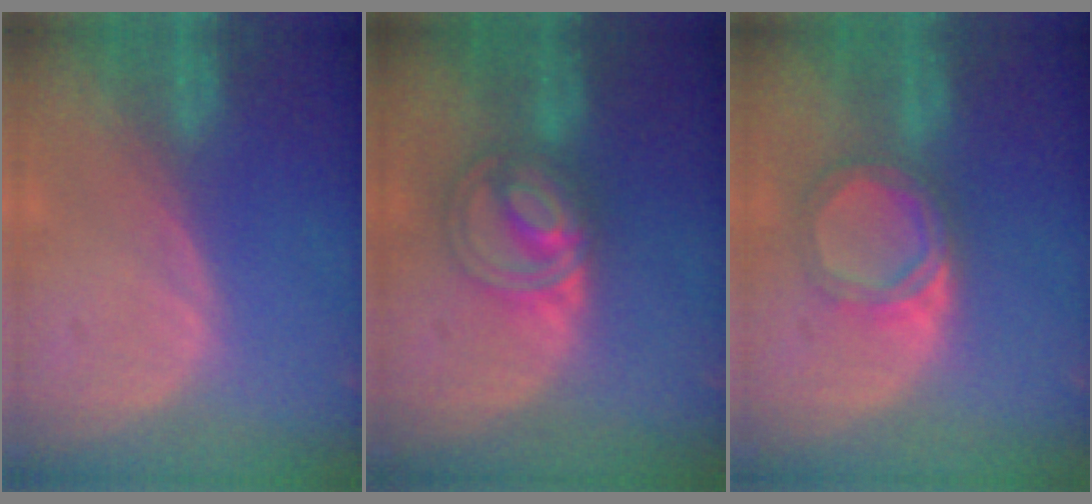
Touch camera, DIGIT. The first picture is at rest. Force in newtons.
{"total": 6.4, "press": 6.4, "slide": 0.3}
{"total": 5.1, "press": 5.0, "slide": 1.0}